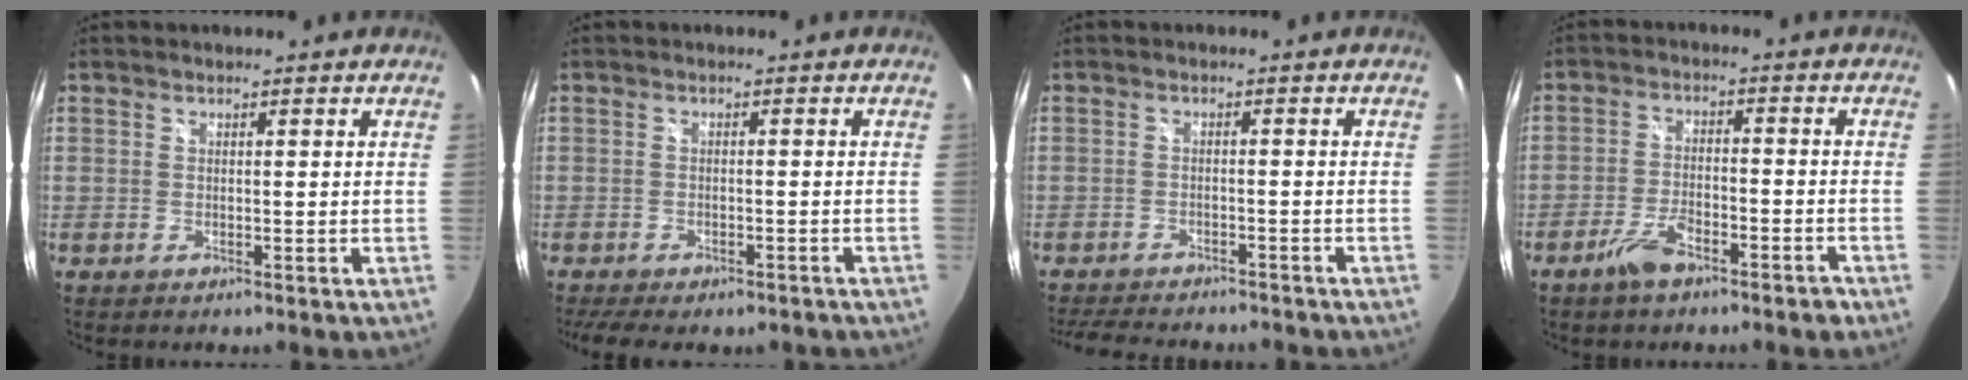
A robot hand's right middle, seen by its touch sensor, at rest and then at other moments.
{"total": 8.8, "force": [-7.0, 3.0, 4.4], "torque": [-0.097, -0.024, -0.098]}
{"total": 11.2, "force": [-9.8, 2.9, 4.4], "torque": [-0.100, -0.015, -0.143]}
{"total": 6.7, "force": [-4.8, 2.5, 3.9], "torque": [-0.084, 0.000, -0.080]}